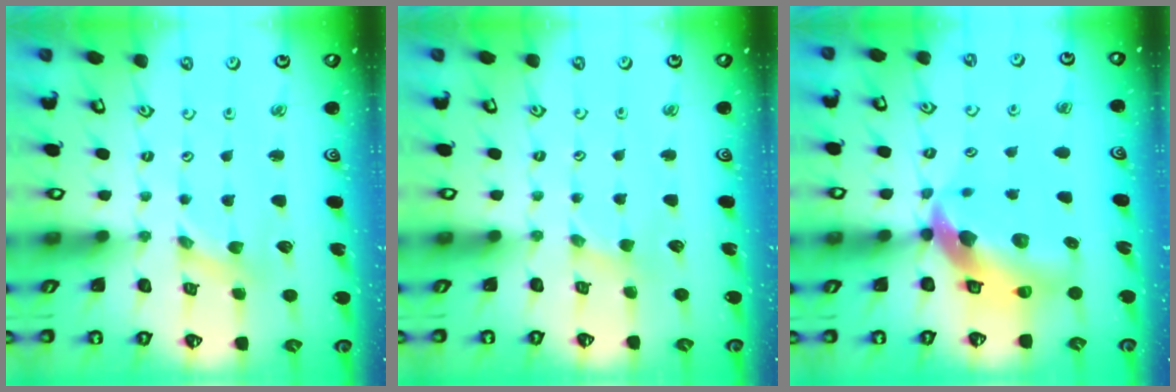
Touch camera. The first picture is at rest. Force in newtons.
{"total": 0.6, "press": 0.6, "slide": 0.2}
{"total": 13.8, "press": 13.6, "slide": 2.0}